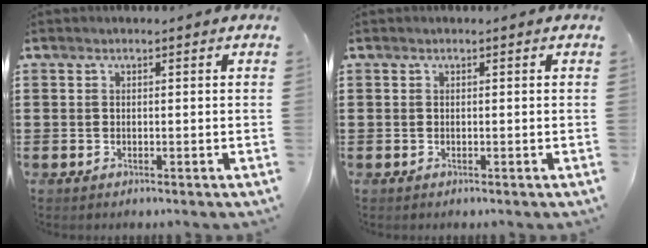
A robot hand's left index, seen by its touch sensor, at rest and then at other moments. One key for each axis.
{"total": 0.0}